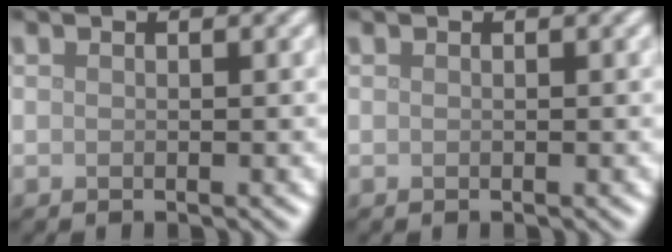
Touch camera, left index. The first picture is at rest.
{"total": 0.0}